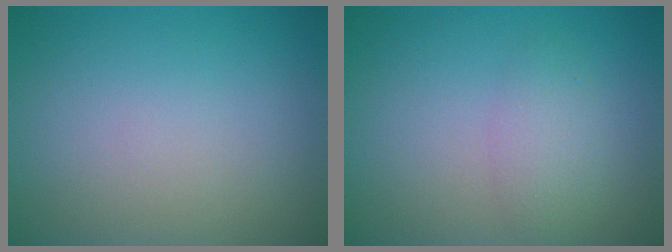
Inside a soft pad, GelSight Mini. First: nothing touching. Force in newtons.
{"total": 2.2, "press": 2.2, "slide": 0.1}